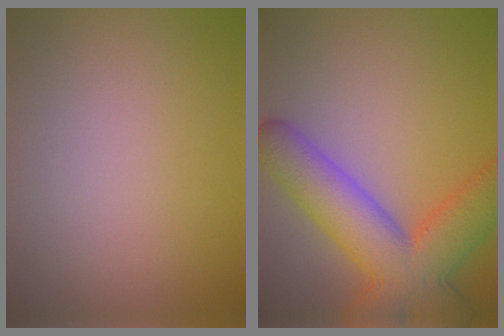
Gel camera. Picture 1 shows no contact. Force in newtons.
{"total": 9.9, "press": 9.9, "slide": 0.4}